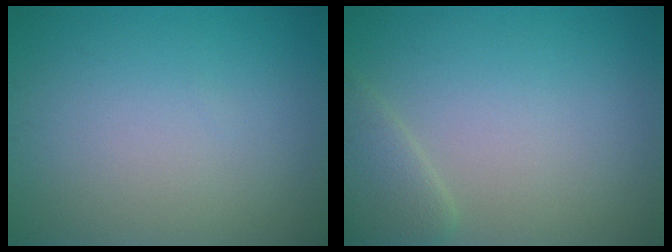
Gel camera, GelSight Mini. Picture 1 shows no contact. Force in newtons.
{"total": 2.2, "press": 2.2, "slide": 0.2}